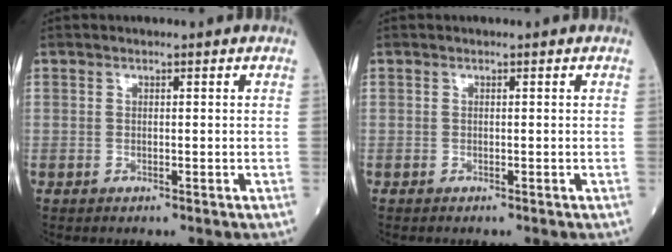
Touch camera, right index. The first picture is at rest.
{"total": 0.0}